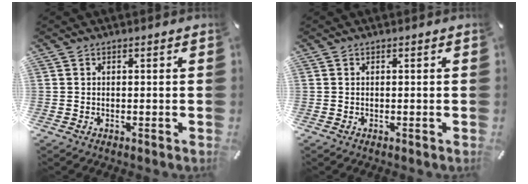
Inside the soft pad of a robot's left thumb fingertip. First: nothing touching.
{"total": 0.0}